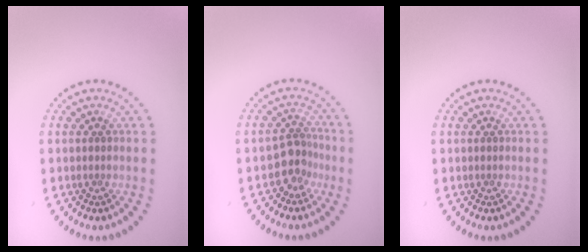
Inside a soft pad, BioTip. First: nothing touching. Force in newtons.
{"total": 2.6, "press": 1.9, "slide": 1.7}
{"total": 0.0}